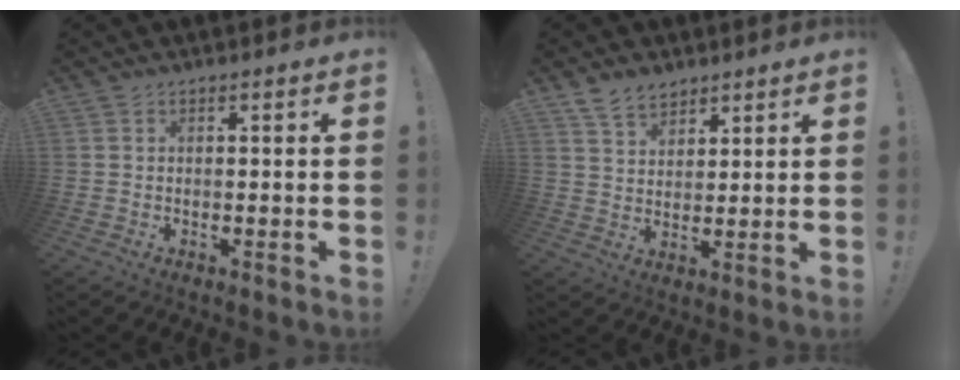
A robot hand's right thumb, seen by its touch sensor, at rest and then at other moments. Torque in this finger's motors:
{"motor_torque": [-0.10, 0.33, 0.23, 0.07, -0.01]}